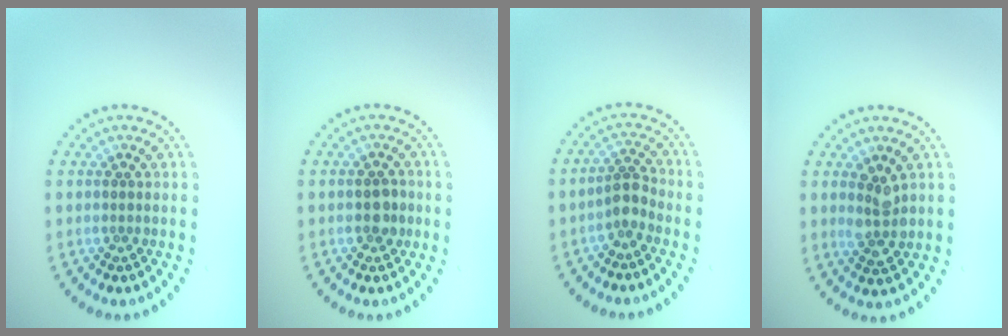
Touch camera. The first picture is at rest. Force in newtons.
{"total": 1.8, "press": 1.8, "slide": 0.1}
{"total": 2.0, "press": 1.6, "slide": 1.2}
{"total": 2.5, "press": 2.5, "slide": 0.5}